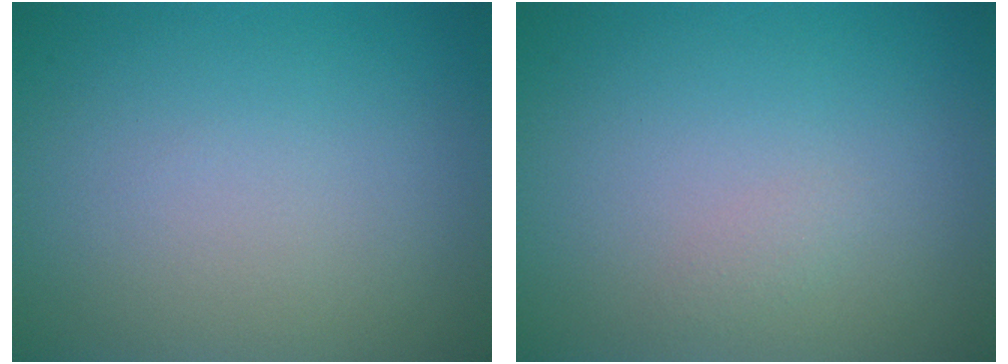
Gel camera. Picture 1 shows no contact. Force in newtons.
{"total": 0.6, "press": 0.6, "slide": 0.0}